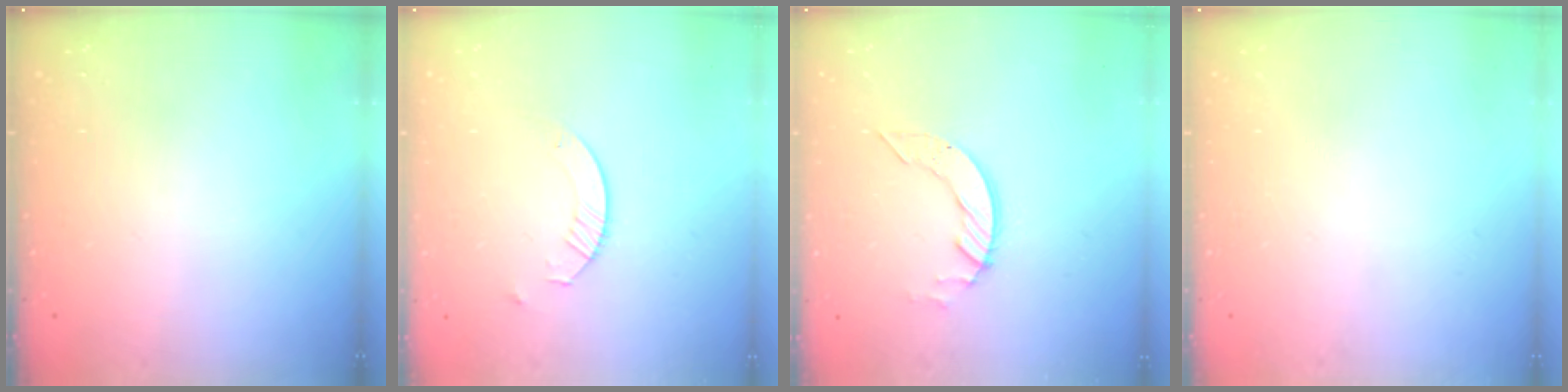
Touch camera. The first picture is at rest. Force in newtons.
{"total": 4.5, "press": 4.5, "slide": 0.5}
{"total": 5.4, "press": 5.4, "slide": 0.1}
{"total": 0.0}